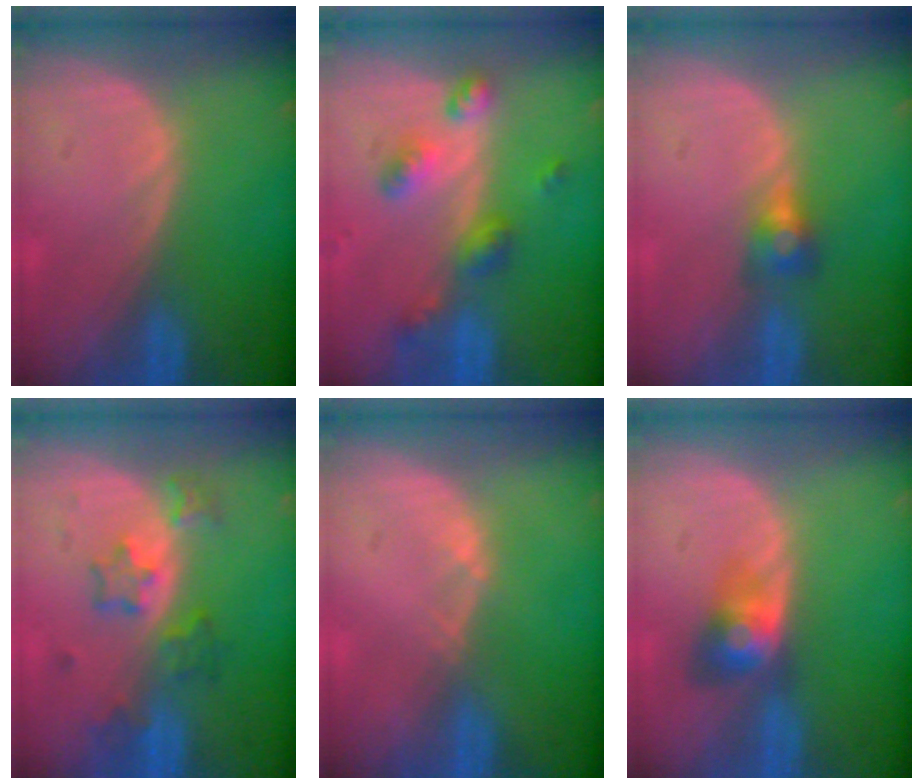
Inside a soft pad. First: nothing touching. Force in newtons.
{"total": 6.0, "press": 5.3, "slide": 2.8}
{"total": 2.8, "press": 2.5, "slide": 1.3}
{"total": 5.2, "press": 4.9, "slide": 1.5}
{"total": 0.6, "press": 0.5, "slide": 0.2}
{"total": 4.0, "press": 4.0, "slide": 0.2}